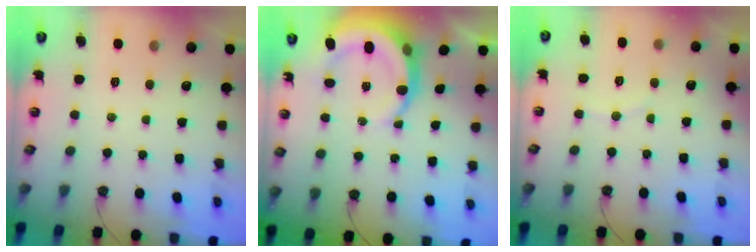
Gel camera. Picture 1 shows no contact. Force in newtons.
{"total": 9.6, "press": 9.4, "slide": 1.8}
{"total": 4.8, "press": 4.7, "slide": 0.8}